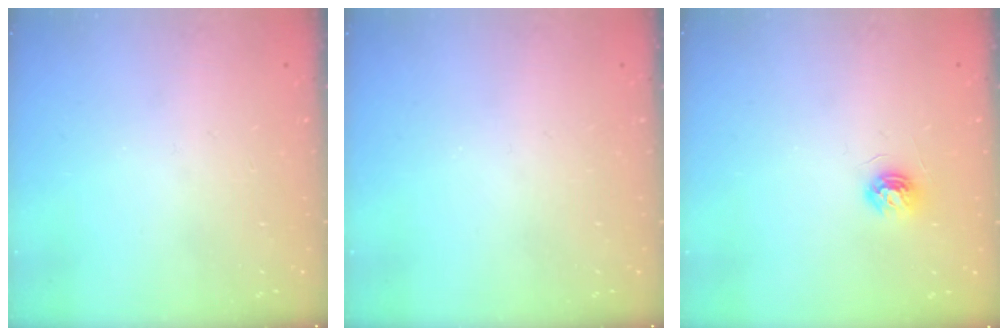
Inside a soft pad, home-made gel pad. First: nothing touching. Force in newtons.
{"total": 0.0}
{"total": 5.3, "press": 5.3, "slide": 0.6}